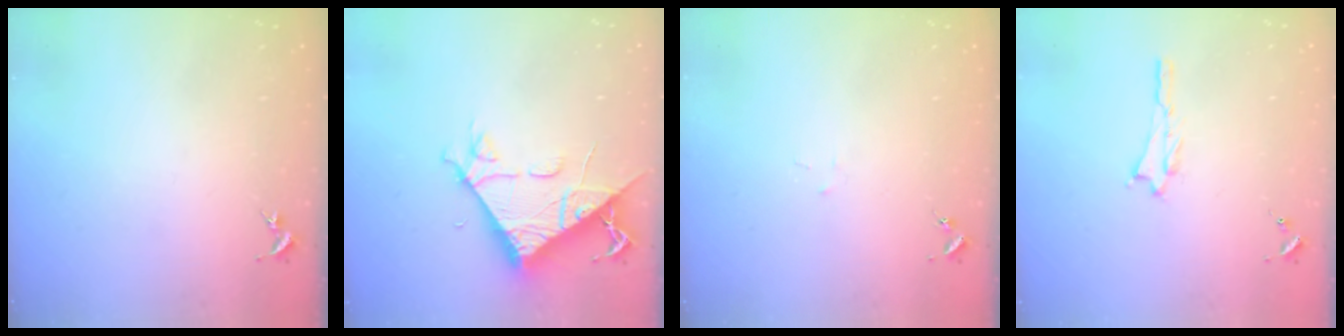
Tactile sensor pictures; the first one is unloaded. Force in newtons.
{"total": 8.4, "press": 8.3, "slide": 0.8}
{"total": 1.0, "press": 1.0, "slide": 0.1}
{"total": 0.7, "press": 0.7, "slide": 0.1}